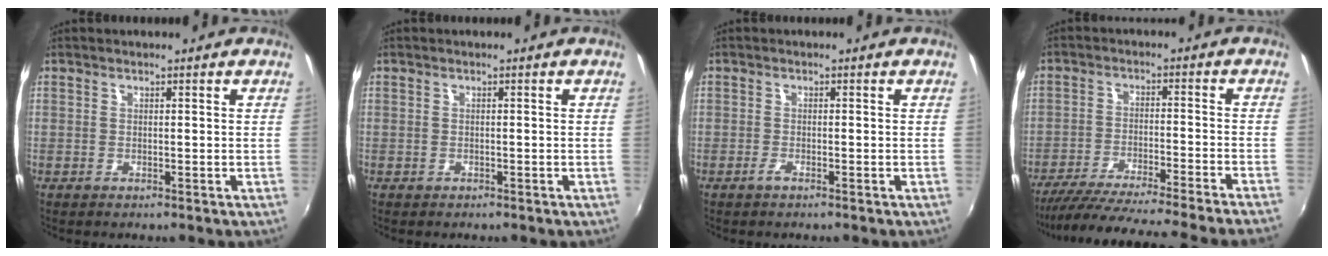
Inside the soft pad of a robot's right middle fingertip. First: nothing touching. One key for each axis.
{"total": 0.6, "fx": -0.4, "fy": 0.4, "fz": 0.1, "tx": -0.004, "ty": -0.002, "tz": -0.006}
{"total": 1.2, "fx": -0.9, "fy": 0.3, "fz": 0.8, "tx": -0.020, "ty": -0.002, "tz": -0.020}
{"total": 22.7, "fx": -20.5, "fy": -2.1, "fz": 9.6, "tx": -0.166, "ty": -0.048, "tz": -0.308}